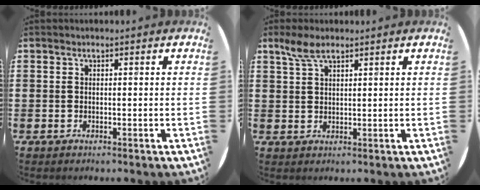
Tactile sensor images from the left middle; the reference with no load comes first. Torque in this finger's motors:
{"motor_torque": [0.62, -0.49, 0.07, 0.01]}